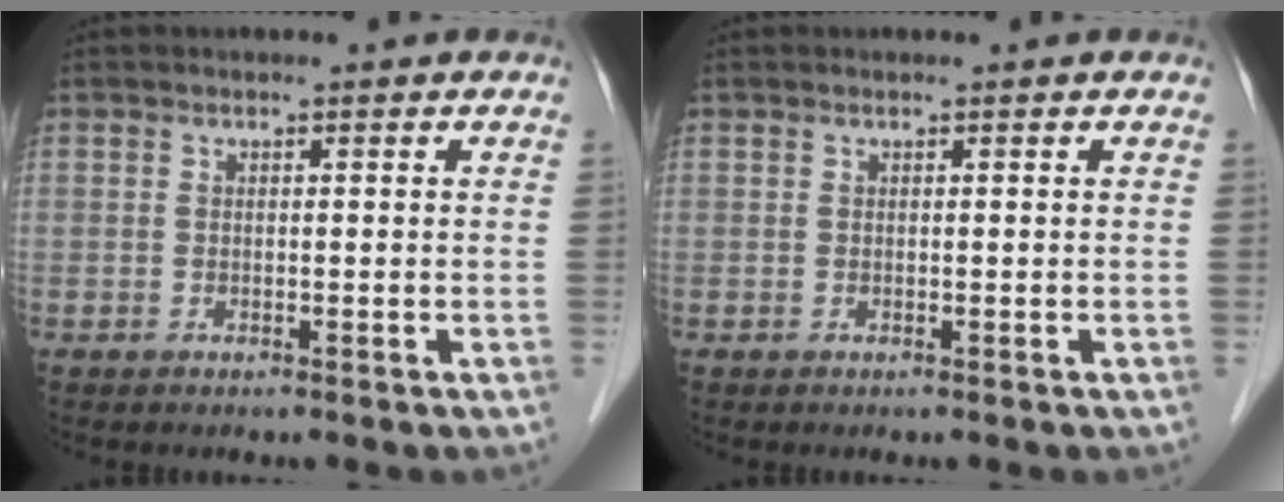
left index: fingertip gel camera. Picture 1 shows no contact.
{"total": 0.0}